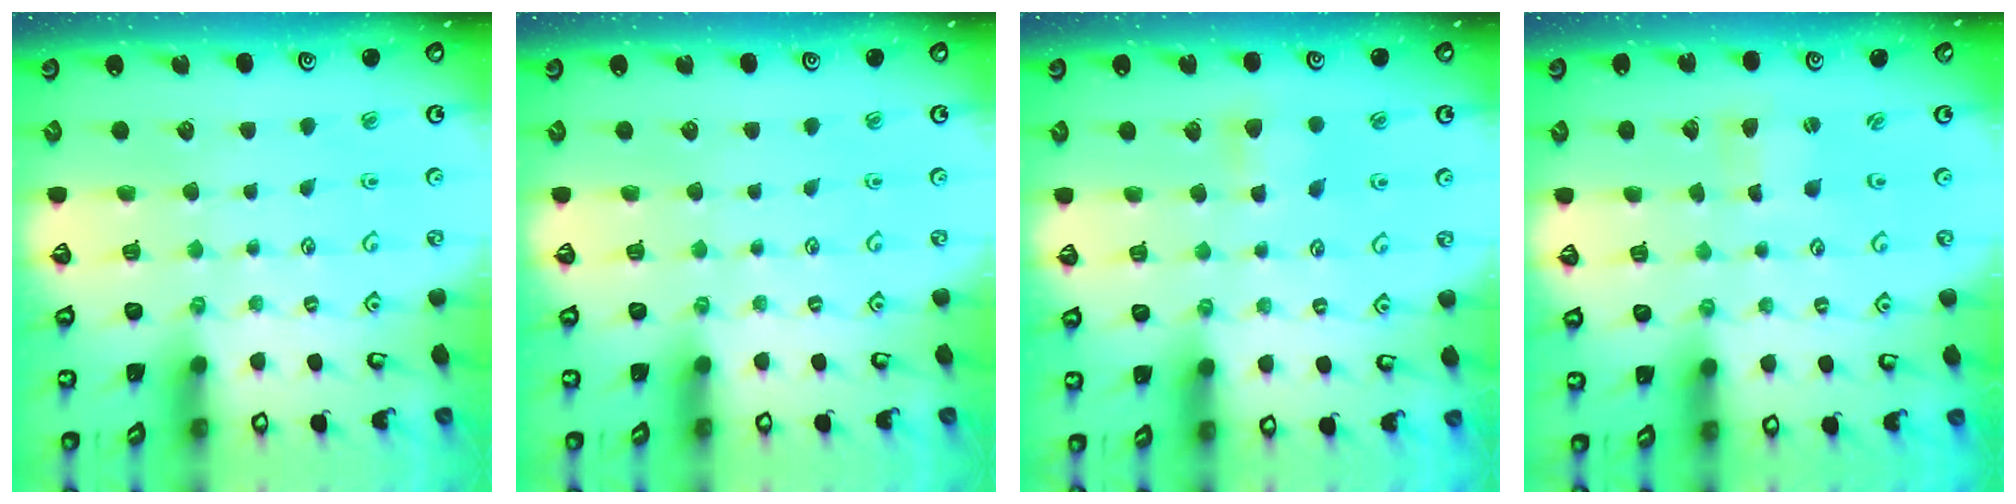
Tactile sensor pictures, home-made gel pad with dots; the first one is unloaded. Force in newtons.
{"total": 0.0}
{"total": 4.8, "press": 4.7, "slide": 0.7}
{"total": 1.2, "press": 1.1, "slide": 0.3}